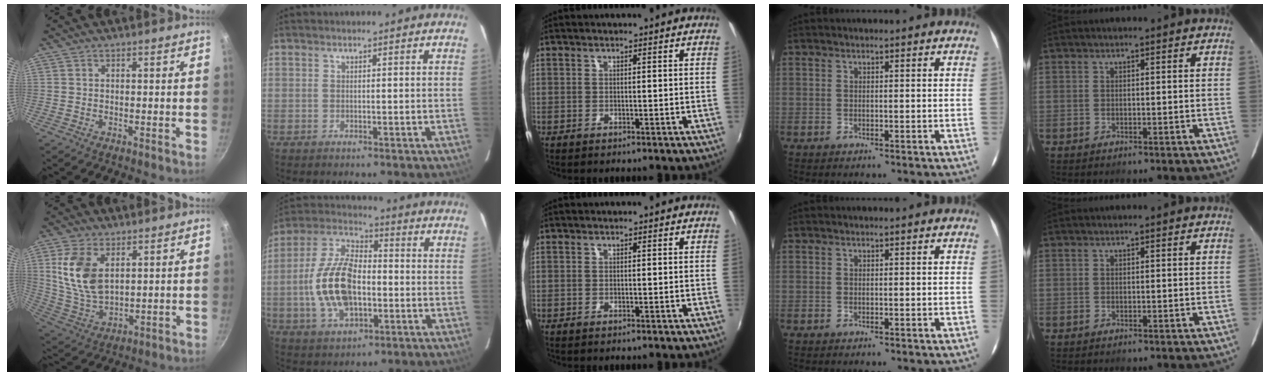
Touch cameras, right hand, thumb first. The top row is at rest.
{"thumb": {"total": 12.4, "force": [3.7, 7.4, 9.3], "torque": [-0.177, -0.022, 0.083]}, "index": {"total": 16.1, "force": [-2.6, 8.7, 13.3], "torque": [-0.279, 0.010, -0.045]}}